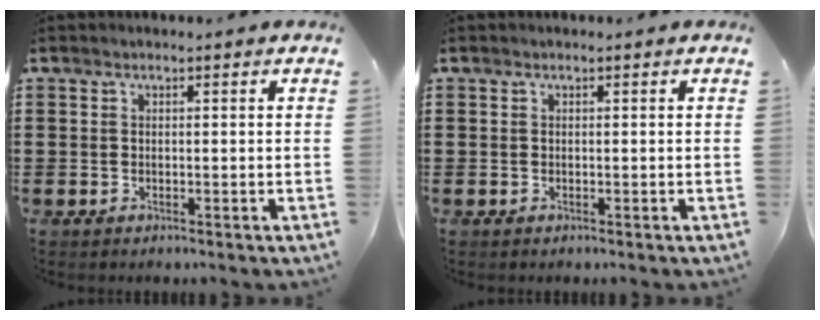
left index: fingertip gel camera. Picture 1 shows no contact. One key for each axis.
{"total": 0.0}